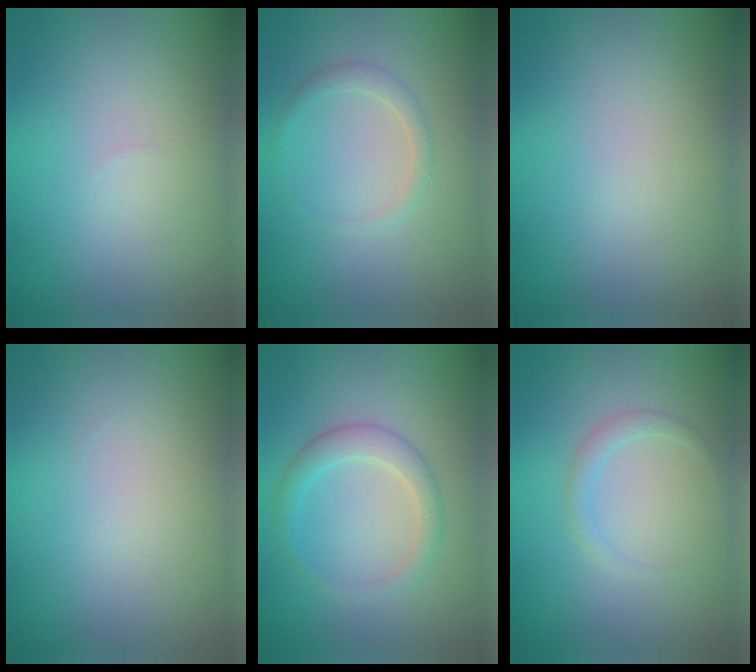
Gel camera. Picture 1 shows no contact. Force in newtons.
{"total": 1.3, "press": 1.3, "slide": 0.1}
{"total": 0.0}
{"total": 0.0}
{"total": 2.5, "press": 2.5, "slide": 0.2}
{"total": 1.1, "press": 1.1, "slide": 0.1}